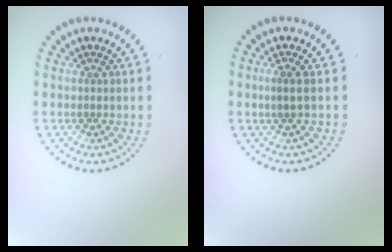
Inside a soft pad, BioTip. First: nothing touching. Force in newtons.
{"total": 0.9, "press": 0.6, "slide": 0.6}